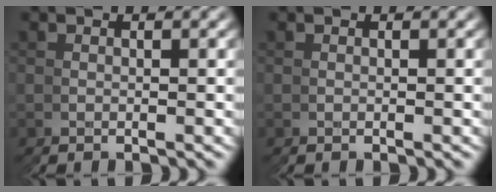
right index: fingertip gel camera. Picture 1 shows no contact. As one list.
[{"total": 0.0}]